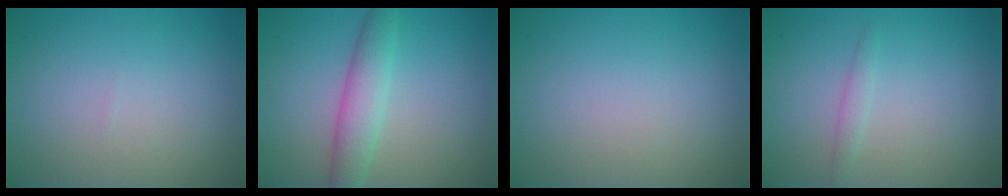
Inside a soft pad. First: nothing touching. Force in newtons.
{"total": 3.5, "press": 3.5, "slide": 0.0}
{"total": 0.0}
{"total": 0.9, "press": 0.9, "slide": 0.1}